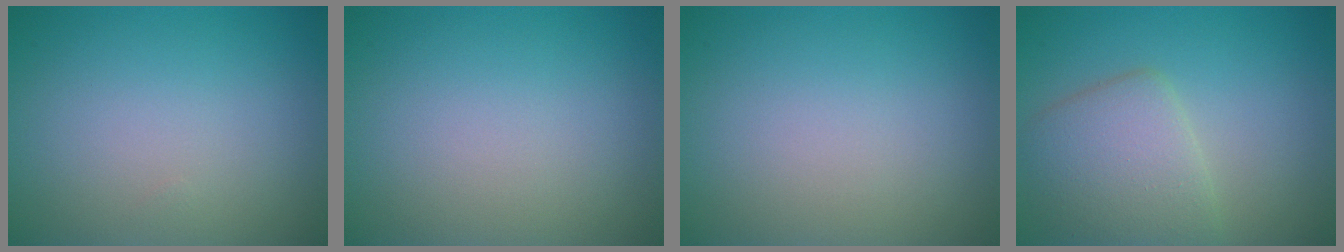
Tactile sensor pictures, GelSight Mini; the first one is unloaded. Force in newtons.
{"total": 0.0}
{"total": 0.0}
{"total": 4.6, "press": 4.6, "slide": 0.4}